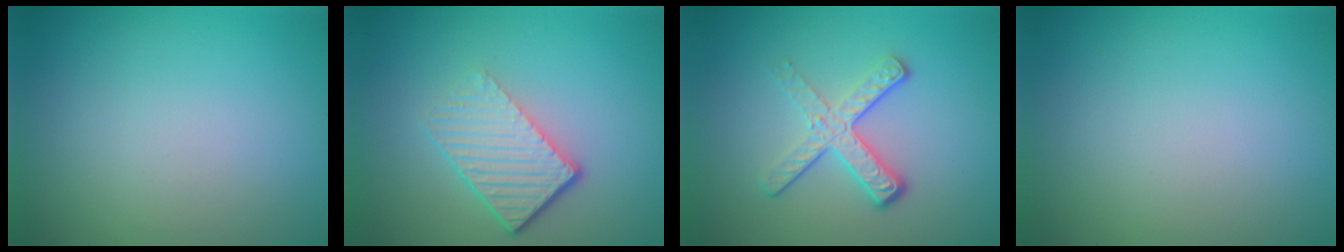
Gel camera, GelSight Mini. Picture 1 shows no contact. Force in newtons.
{"total": 4.5, "press": 2.8, "slide": 3.5}
{"total": 3.9, "press": 2.6, "slide": 2.9}
{"total": 0.0}